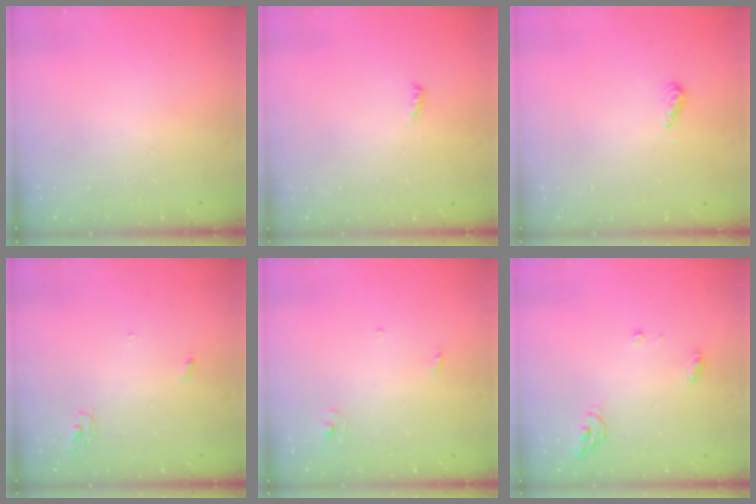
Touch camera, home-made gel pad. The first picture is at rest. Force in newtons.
{"total": 3.9, "press": 3.9, "slide": 0.4}
{"total": 3.1, "press": 3.0, "slide": 0.7}
{"total": 2.8, "press": 2.8, "slide": 0.2}
{"total": 2.9, "press": 2.9, "slide": 0.2}
{"total": 6.0, "press": 6.0, "slide": 0.7}